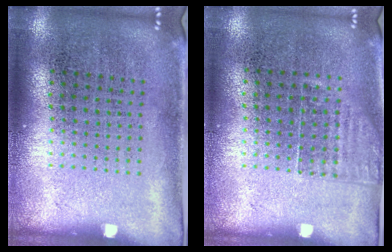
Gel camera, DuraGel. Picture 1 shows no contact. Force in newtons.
{"total": 1.2, "press": 0.9, "slide": 0.7}